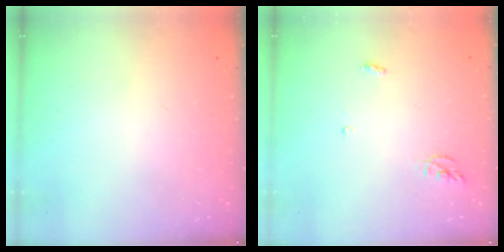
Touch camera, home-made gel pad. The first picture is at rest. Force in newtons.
{"total": 4.3, "press": 4.3, "slide": 0.3}